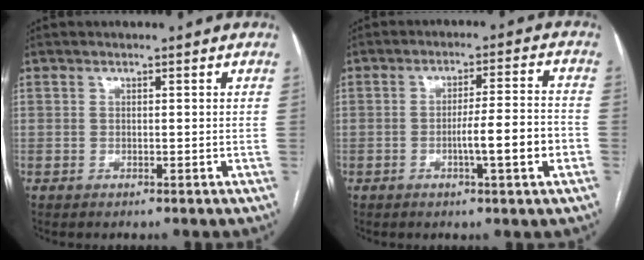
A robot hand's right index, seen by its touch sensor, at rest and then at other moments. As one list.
[{"total": 8.0, "force": [-2.4, 0.1, 7.6], "torque": [-0.116, 0.006, -0.037]}]